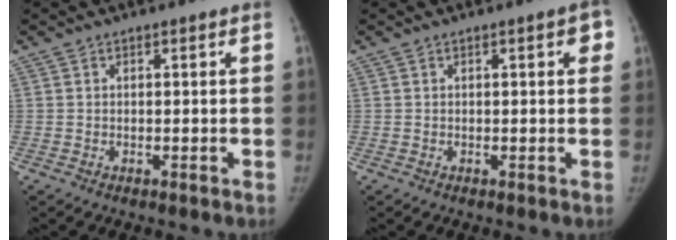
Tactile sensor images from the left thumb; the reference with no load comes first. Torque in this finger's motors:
{"motor_torque": [-0.16, -0.40, 0.21, 0.36, -0.04]}